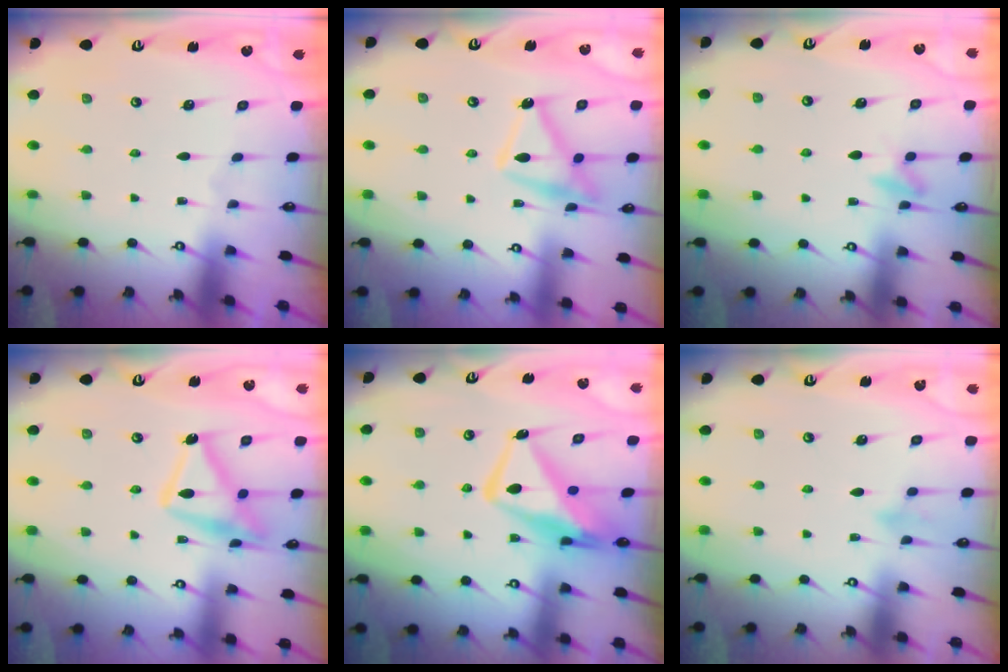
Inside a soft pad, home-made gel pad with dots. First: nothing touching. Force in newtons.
{"total": 14.8, "press": 14.7, "slide": 1.1}
{"total": 5.4, "press": 5.1, "slide": 1.7}
{"total": 16.2, "press": 16.1, "slide": 1.1}
{"total": 11.6, "press": 11.5, "slide": 1.6}
{"total": 7.9, "press": 7.8, "slide": 1.4}